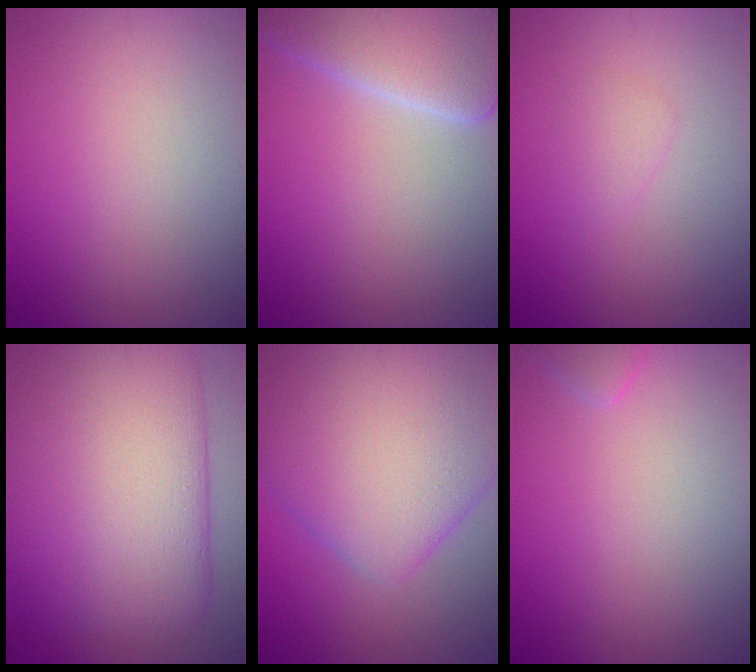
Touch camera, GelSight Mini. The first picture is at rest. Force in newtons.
{"total": 9.4, "press": 9.4, "slide": 0.6}
{"total": 1.1, "press": 1.1, "slide": 0.1}
{"total": 13.2, "press": 13.2, "slide": 0.8}
{"total": 11.1, "press": 11.1, "slide": 0.4}
{"total": 1.1, "press": 1.1, "slide": 0.1}